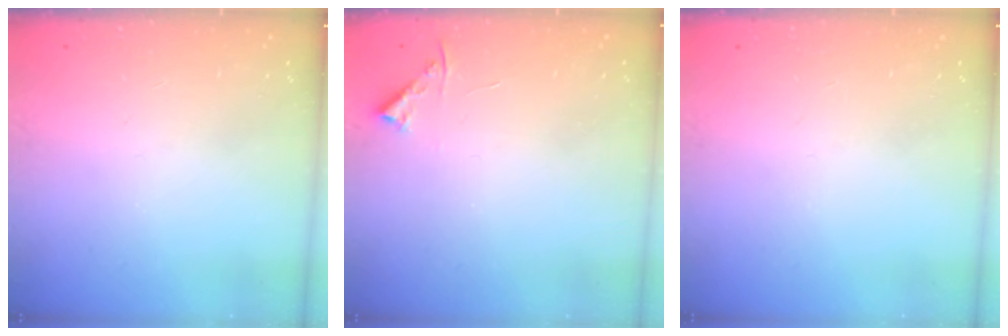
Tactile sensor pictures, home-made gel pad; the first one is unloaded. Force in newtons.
{"total": 3.8, "press": 3.8, "slide": 0.6}
{"total": 0.0}